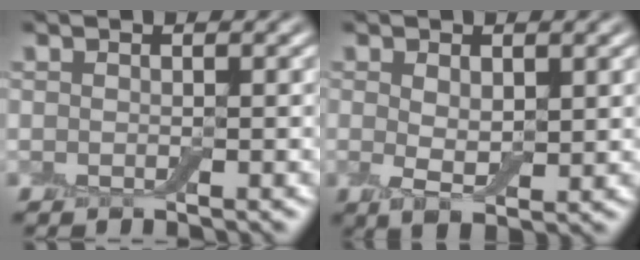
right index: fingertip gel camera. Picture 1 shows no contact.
{"total": 3.1, "force": [0.5, 1.5, 2.7], "torque": [-0.051, -0.006, 0.013]}